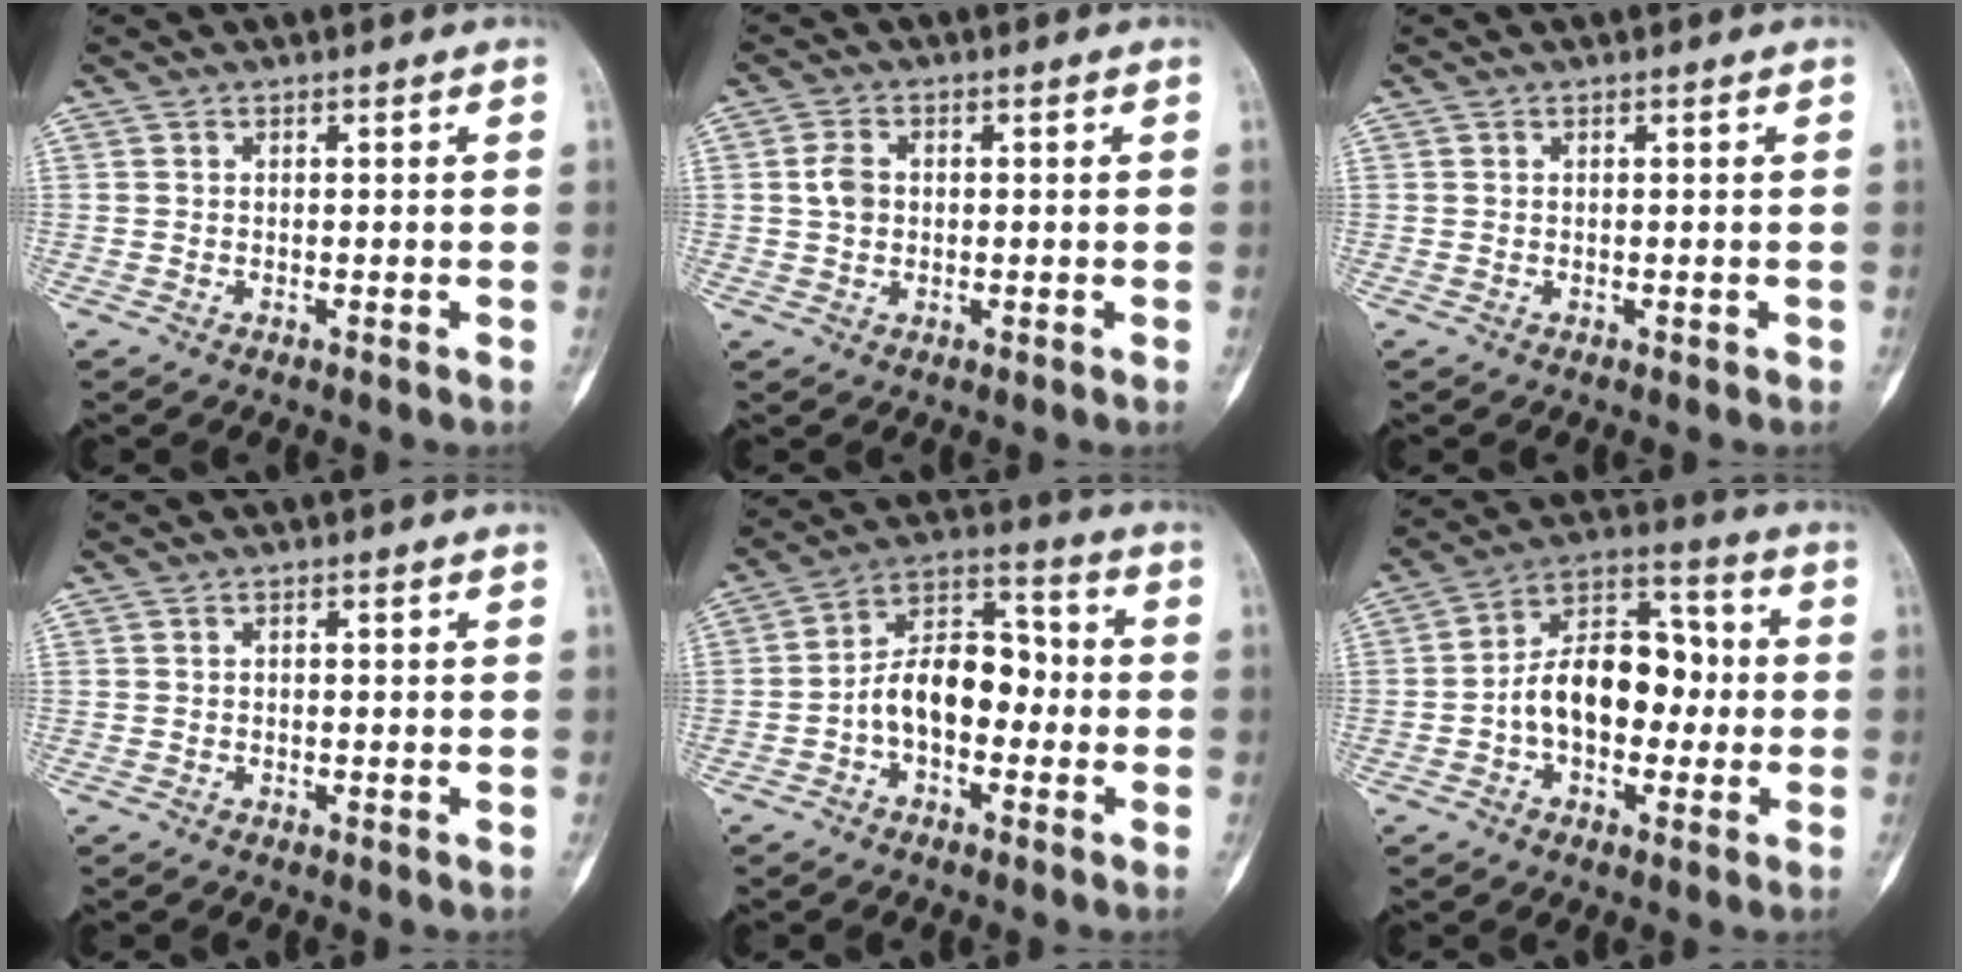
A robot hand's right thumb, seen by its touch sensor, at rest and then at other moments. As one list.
[{"total": 3.6, "force": [0.1, 2.8, 2.3], "torque": [-0.036, 0.004, -0.004]}, {"total": 0.0}, {"total": 0.0}, {"total": 11.9, "force": [-2.5, 7.5, 8.9], "torque": [-0.123, 0.050, -0.056]}, {"total": 14.6, "force": [-1.7, 9.6, 10.9], "torque": [-0.146, 0.051, -0.037]}]